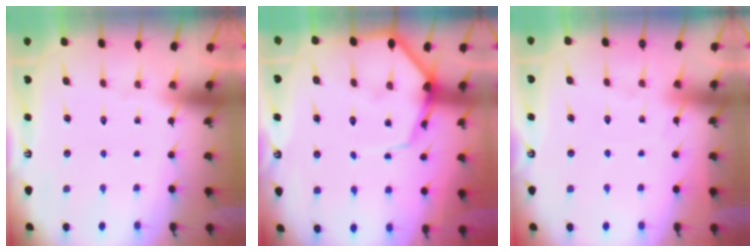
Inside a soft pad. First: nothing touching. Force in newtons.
{"total": 9.1, "press": 9.1, "slide": 0.7}
{"total": 6.5, "press": 6.4, "slide": 0.8}